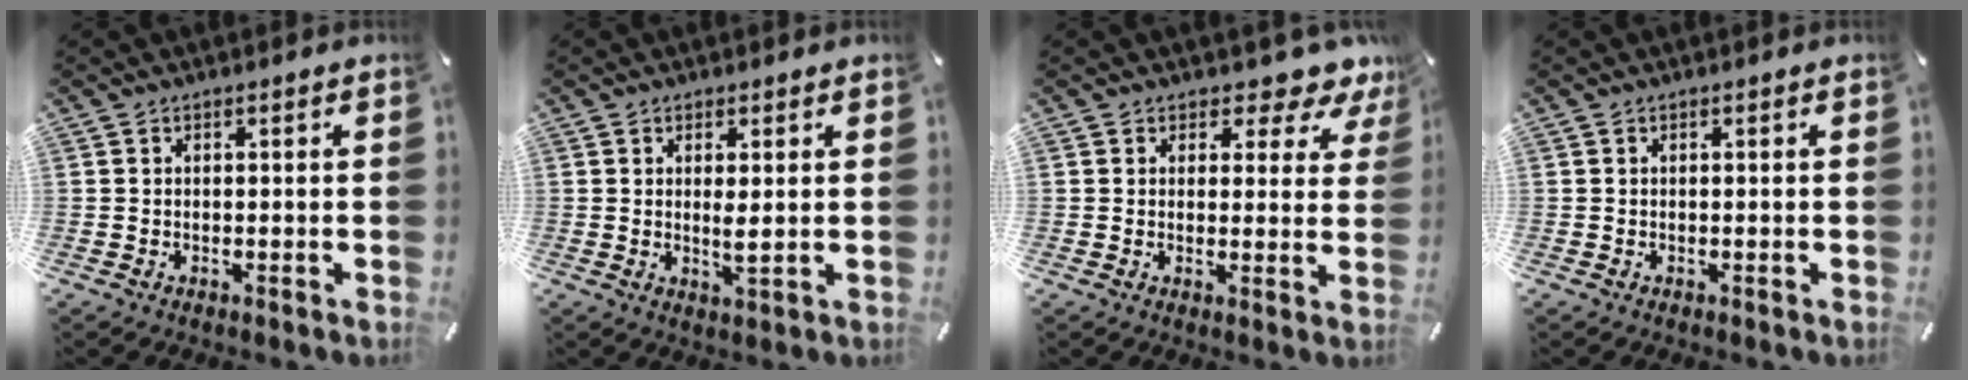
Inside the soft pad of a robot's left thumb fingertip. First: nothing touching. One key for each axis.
{"total": 4.0, "fx": 1.0, "fy": 0.9, "fz": 3.8, "tx": -0.074, "ty": -0.011, "tz": 0.014}
{"total": 5.1, "fx": 3.7, "fy": 2.9, "fz": 1.8, "tx": -0.011, "ty": -0.031, "tz": 0.058}
{"total": 0.0}